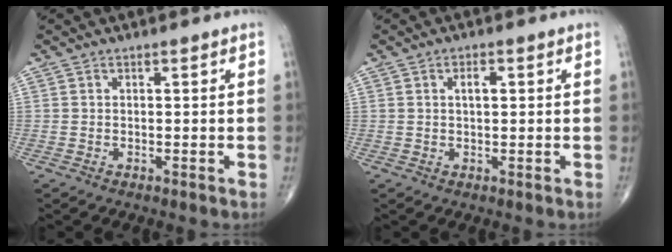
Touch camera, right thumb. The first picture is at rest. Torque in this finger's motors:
{"motor_torque": [-0.04, 0.97, 0.27, -0.02, 0.00]}